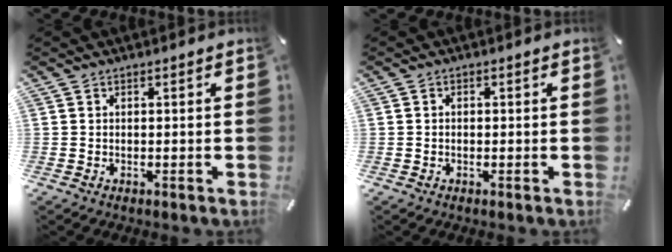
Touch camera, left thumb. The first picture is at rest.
{"total": 0.7, "force": [-0.1, 0.5, 0.5], "torque": [-0.010, 0.002, -0.004]}